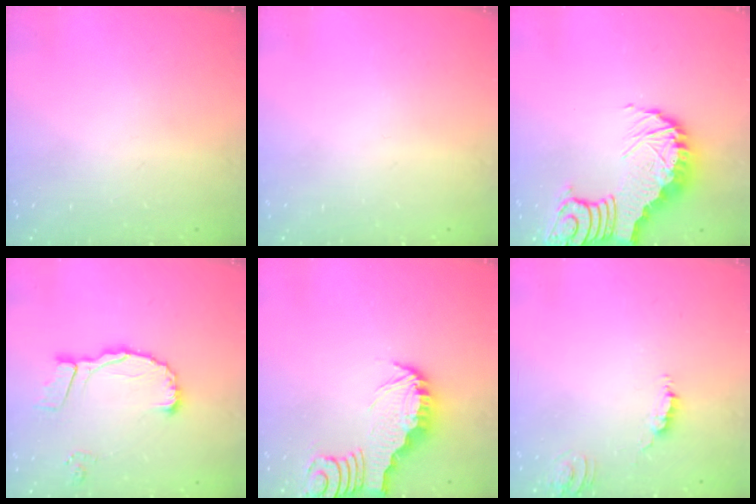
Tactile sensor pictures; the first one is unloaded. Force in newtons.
{"total": 0.0}
{"total": 9.9, "press": 9.8, "slide": 1.3}
{"total": 11.5, "press": 11.3, "slide": 2.0}
{"total": 3.2, "press": 3.1, "slide": 0.4}
{"total": 2.2, "press": 2.2, "slide": 0.1}